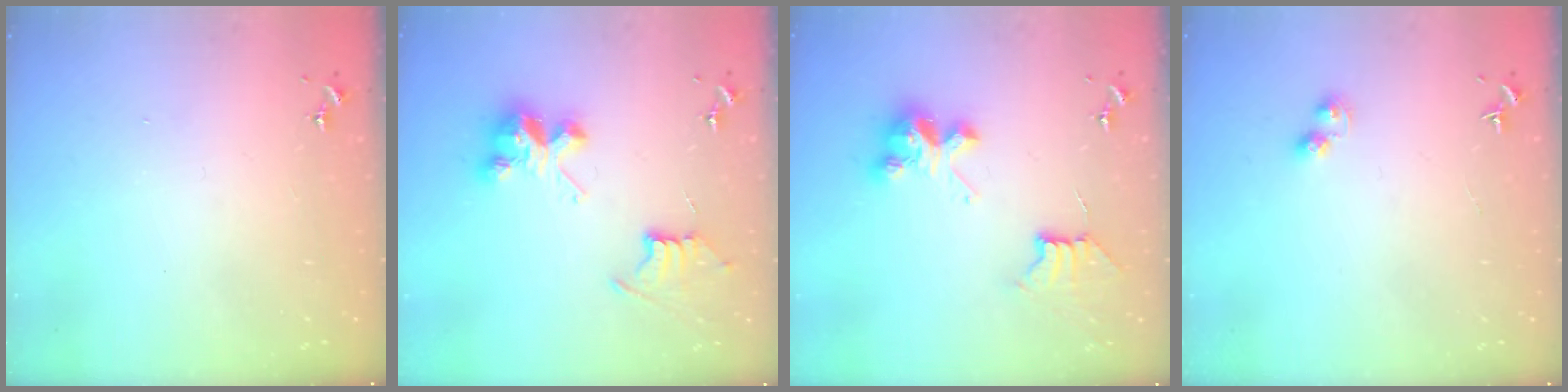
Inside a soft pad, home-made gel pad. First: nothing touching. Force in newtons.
{"total": 9.5, "press": 9.5, "slide": 0.7}
{"total": 9.0, "press": 9.0, "slide": 0.6}
{"total": 4.1, "press": 4.1, "slide": 0.4}